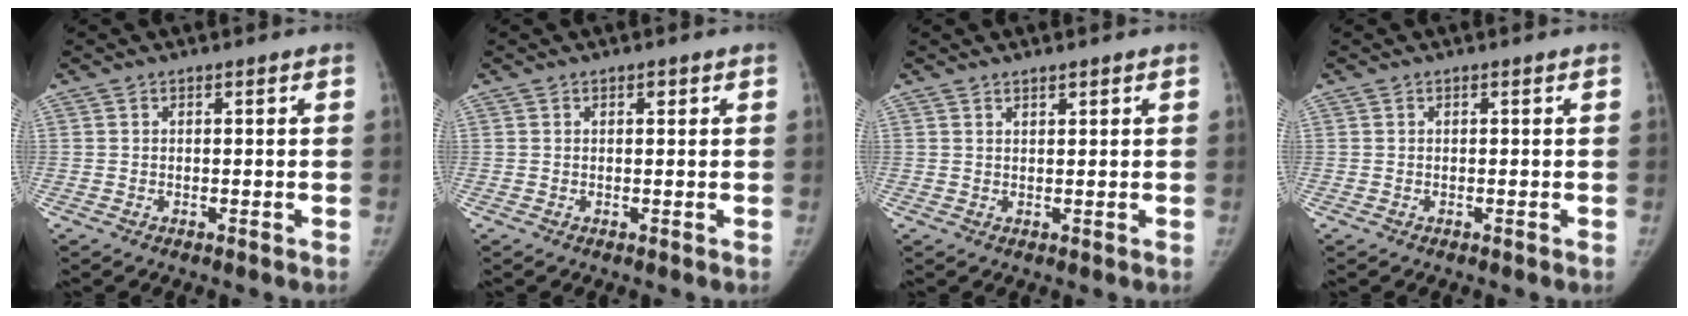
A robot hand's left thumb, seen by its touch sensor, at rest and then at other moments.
{"total": 0.9, "force": [0.4, 0.5, 0.6], "torque": [-0.005, -0.001, 0.005]}
{"total": 1.2, "force": [1.0, 0.3, 0.6], "torque": [-0.006, -0.007, 0.018]}
{"total": 0.0}